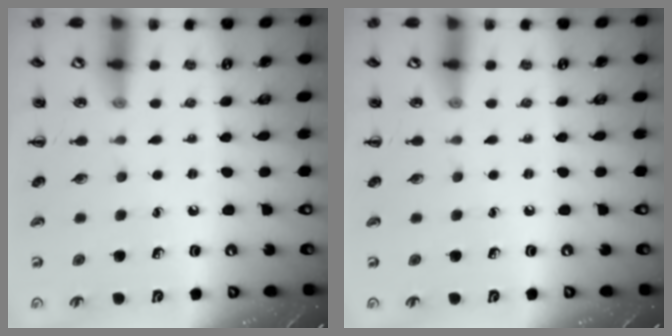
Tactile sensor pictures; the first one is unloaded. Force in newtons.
{"total": 0.0}